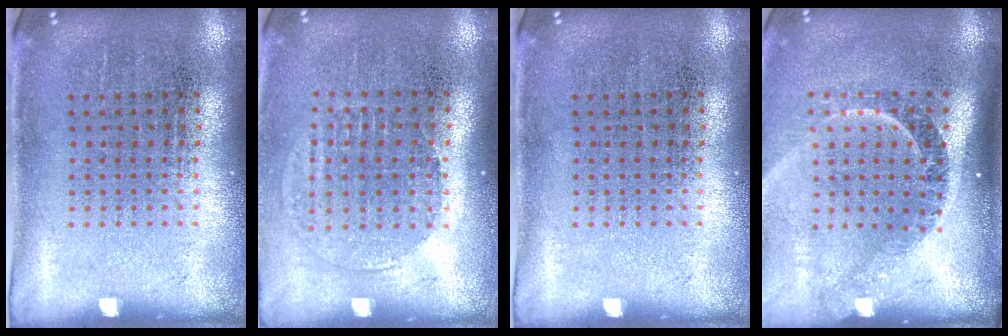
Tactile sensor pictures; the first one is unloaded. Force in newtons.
{"total": 1.3, "press": 1.2, "slide": 0.5}
{"total": 0.0}
{"total": 2.4, "press": 1.7, "slide": 1.7}